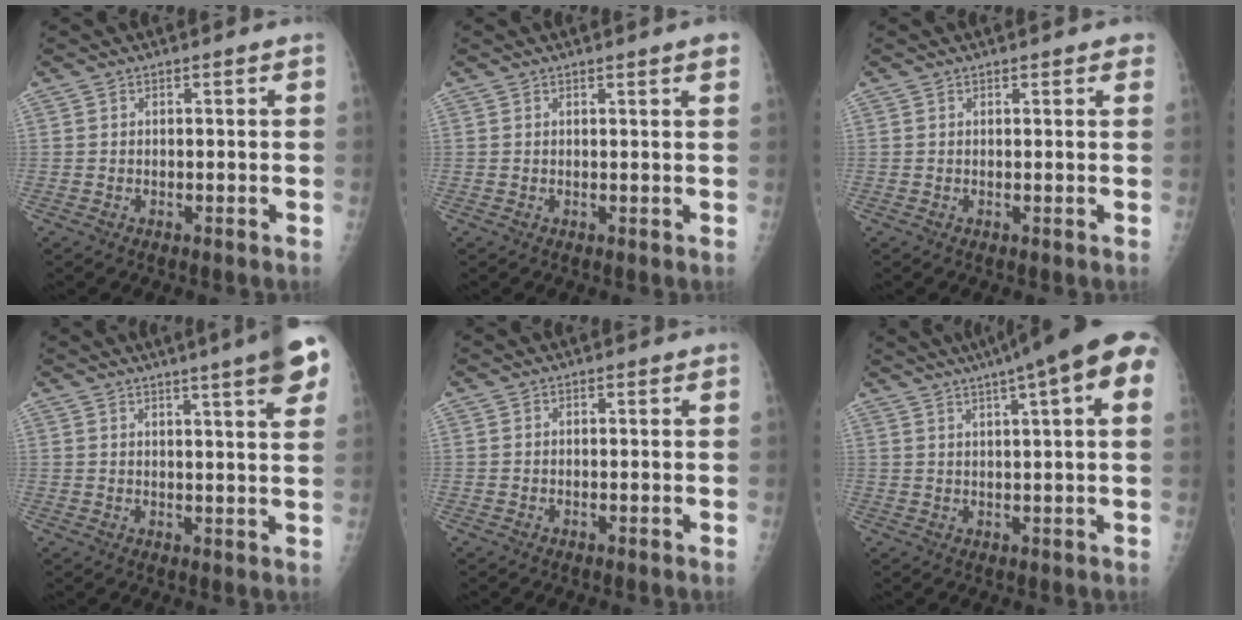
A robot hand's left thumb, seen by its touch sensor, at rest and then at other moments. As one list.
[{"total": 2.2, "force": [1.4, -0.2, 1.6], "torque": [-0.020, -0.002, 0.019]}, {"total": 1.9, "force": [1.4, 0.5, 1.2], "torque": [-0.010, 0.002, 0.014]}, {"total": 11.2, "force": [6.9, 1.3, 8.7], "torque": [-0.103, -0.018, 0.076]}, {"total": 0.0}, {"total": 16.8, "force": [8.8, 2.6, 14.1], "torque": [-0.205, 0.025, 0.109]}]